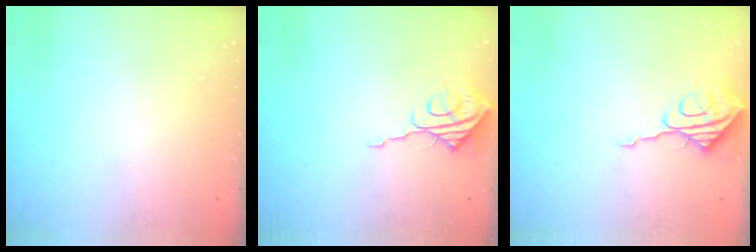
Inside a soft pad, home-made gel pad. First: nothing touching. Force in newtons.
{"total": 9.1, "press": 9.1, "slide": 0.7}
{"total": 9.1, "press": 9.1, "slide": 0.8}